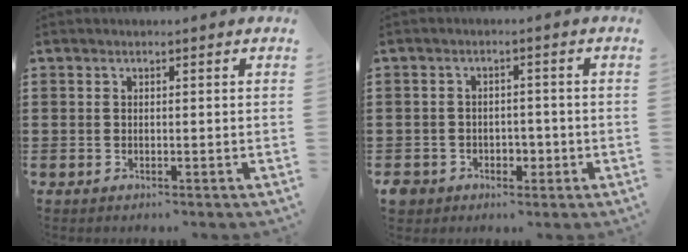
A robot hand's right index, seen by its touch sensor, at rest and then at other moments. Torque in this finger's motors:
{"motor_torque": [0.03, -0.01, 0.03, 0.03]}